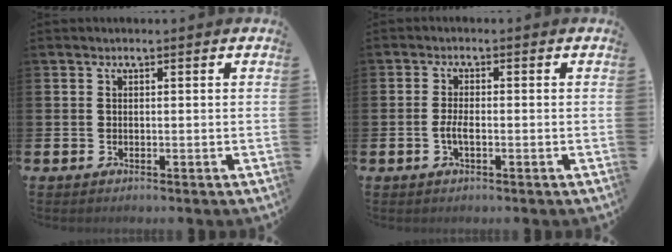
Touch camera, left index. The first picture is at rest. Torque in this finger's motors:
{"motor_torque": [0.67, 0.27, 0.07, 0.03]}